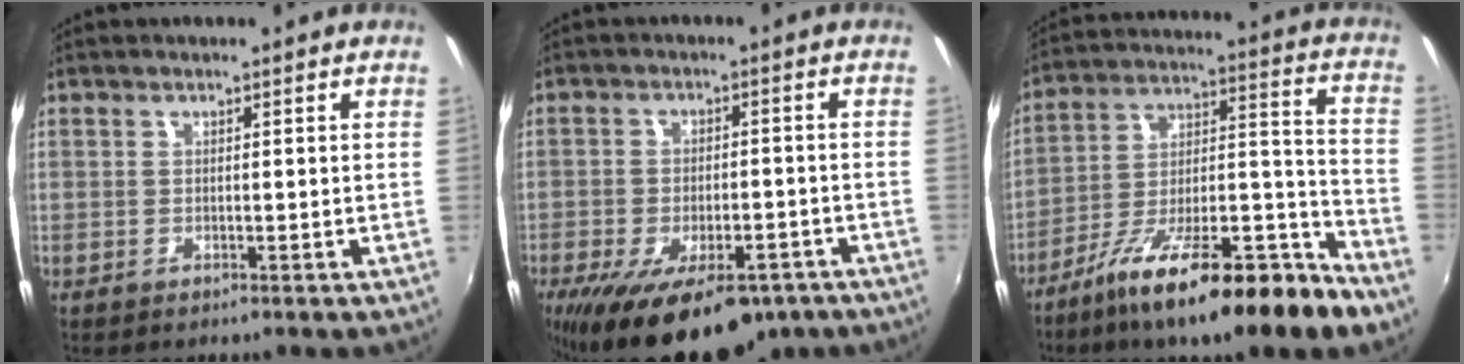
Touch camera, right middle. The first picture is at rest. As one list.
[{"total": 18.1, "force": [-12.1, 7.6, 11.1], "torque": [-0.208, -0.032, -0.172]}, {"total": 21.7, "force": [-14.2, 3.7, 16.0], "torque": [-0.259, -0.010, -0.241]}]